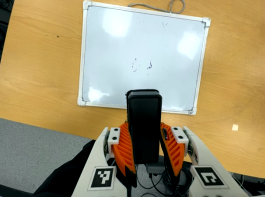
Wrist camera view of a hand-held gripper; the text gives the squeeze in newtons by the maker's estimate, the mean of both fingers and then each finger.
{"total": 10.2, "left": 8.9, "right": 11.4}